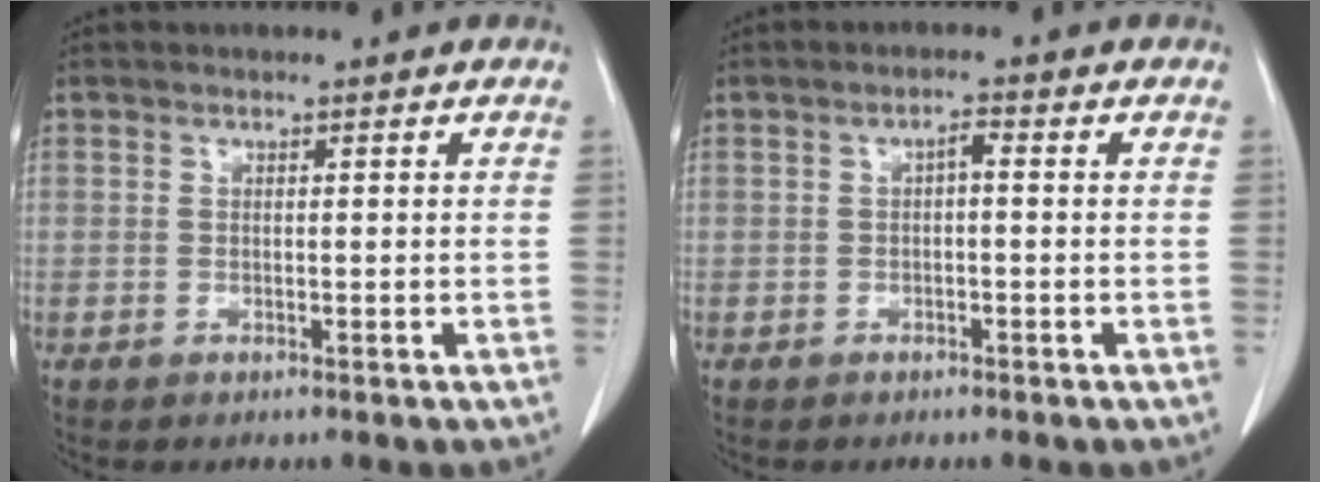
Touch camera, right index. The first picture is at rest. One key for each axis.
{"total": 1.5, "fx": 0.0, "fy": 0.4, "fz": 1.4, "tx": -0.023, "ty": 0.005, "tz": -0.001}